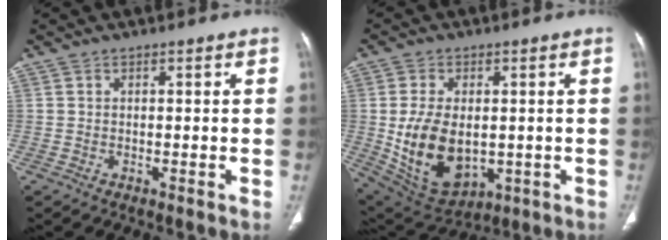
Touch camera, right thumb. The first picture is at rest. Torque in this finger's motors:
{"motor_torque": [-0.16, 1.20, 0.79, 0.88, 0.14]}